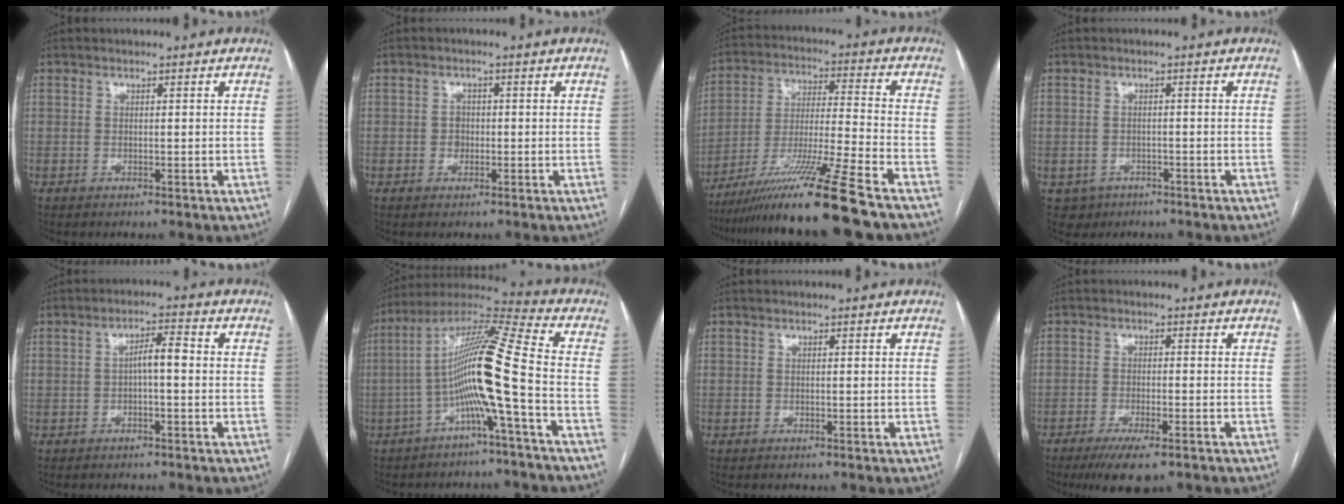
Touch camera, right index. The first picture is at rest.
{"total": 1.7, "force": [-0.2, 1.5, 0.8], "torque": [-0.010, 0.005, -0.003]}
{"total": 16.7, "force": [-12.8, -2.5, 10.4], "torque": [-0.199, -0.026, -0.225]}
{"total": 3.1, "force": [-1.6, 2.6, 0.2], "torque": [0.000, 0.008, -0.020]}
{"total": 3.6, "force": [-0.2, 0.8, 3.5], "torque": [-0.057, 0.013, -0.004]}
{"total": 13.3, "force": [-3.2, -1.3, 12.9], "torque": [-0.236, 0.020, -0.071]}
{"total": 0.0}
{"total": 6.9, "force": [-4.7, 1.2, 4.9], "torque": [-0.078, -0.015, -0.071]}